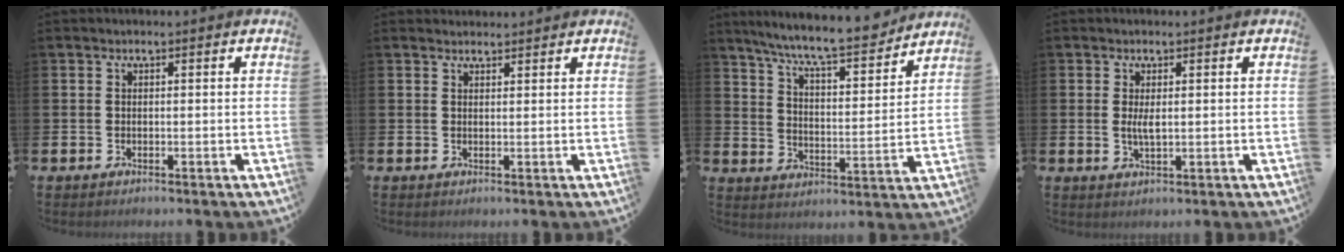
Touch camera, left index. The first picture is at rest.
{"total": 1.2, "force": [1.1, 0.3, 0.0], "torque": [0.011, -0.004, 0.018]}
{"total": 9.1, "force": [8.4, 0.8, 3.4], "torque": [-0.089, -0.055, 0.145]}
{"total": 2.2, "force": [0.3, 0.7, 2.0], "torque": [-0.032, -0.002, 0.003]}